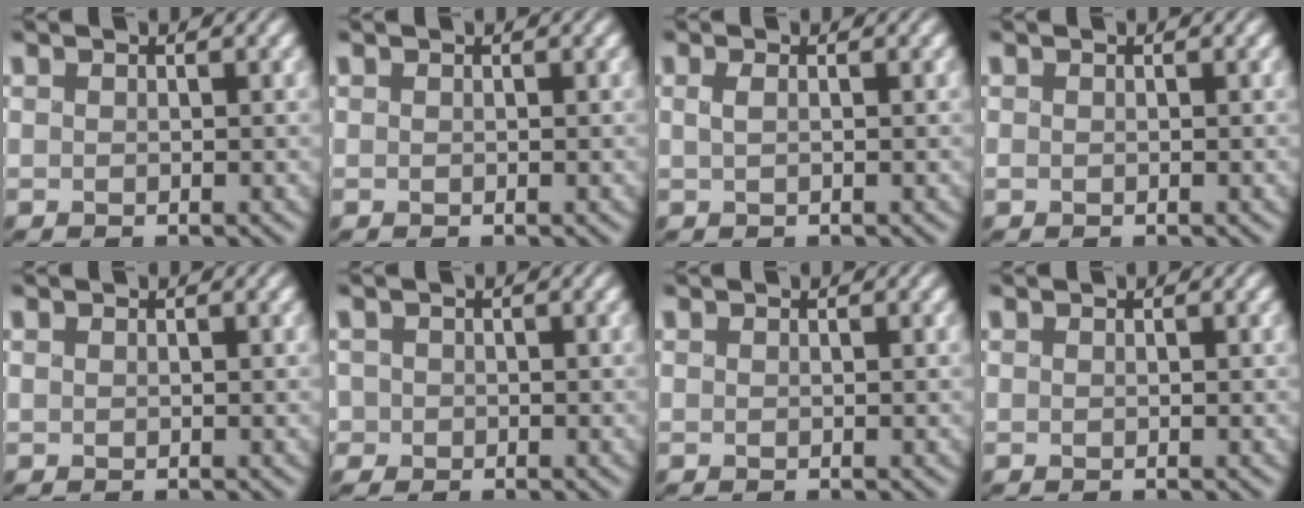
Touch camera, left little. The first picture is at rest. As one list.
[{"total": 0.0}, {"total": 0.9, "force": [-0.1, 0.3, 0.8], "torque": [-0.020, 0.000, -0.001]}, {"total": 0.0}, {"total": 0.0}, {"total": 1.2, "force": [-0.4, 1.2, 0.2], "torque": [0.003, 0.001, -0.010]}, {"total": 0.0}, {"total": 0.0}]